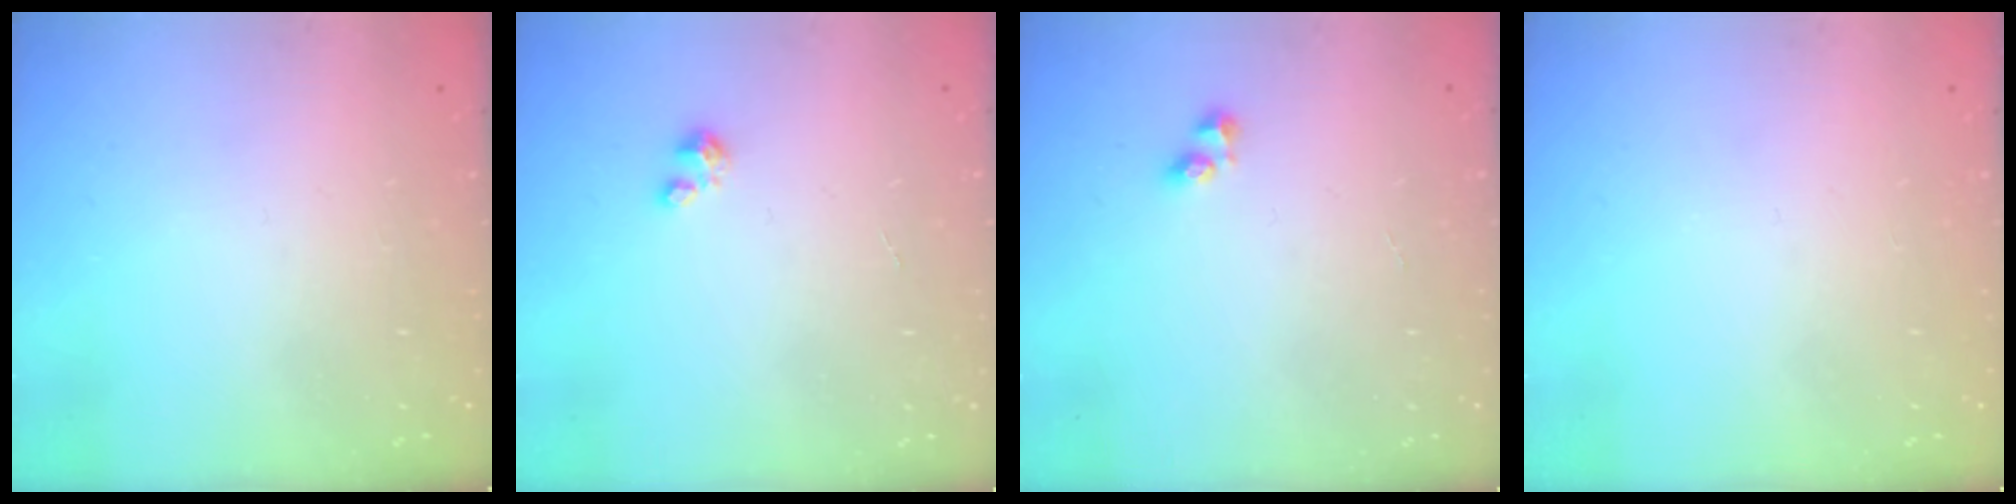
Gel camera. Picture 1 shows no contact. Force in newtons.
{"total": 1.6, "press": 1.6, "slide": 0.2}
{"total": 2.5, "press": 2.2, "slide": 1.3}
{"total": 0.0}